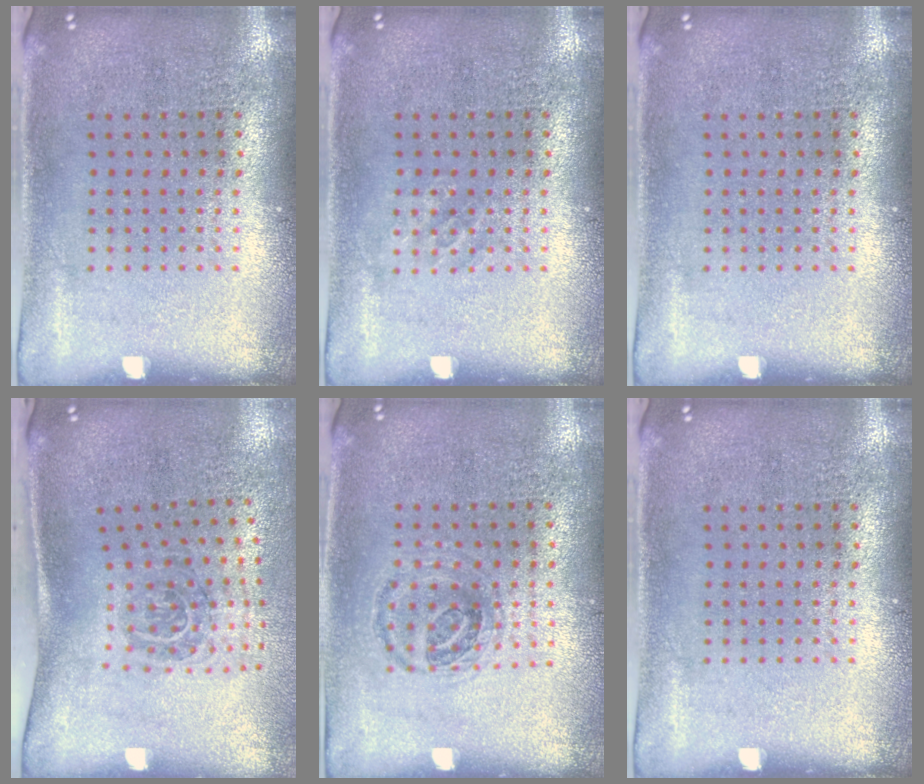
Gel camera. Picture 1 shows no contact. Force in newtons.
{"total": 0.8, "press": 0.8, "slide": 0.2}
{"total": 0.0}
{"total": 1.8, "press": 1.2, "slide": 1.4}
{"total": 1.0, "press": 0.9, "slide": 0.2}
{"total": 0.0}